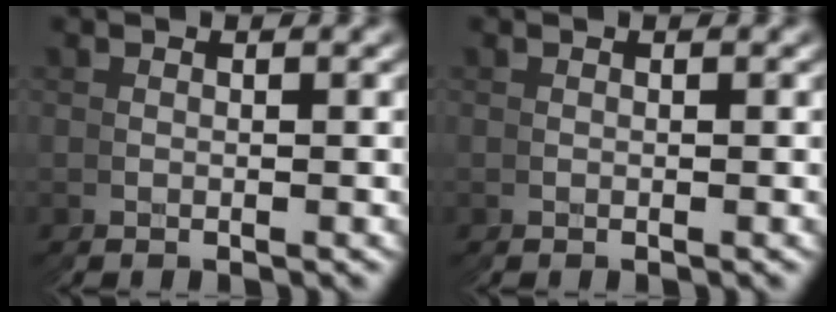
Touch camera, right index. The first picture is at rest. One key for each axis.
{"total": 0.0}